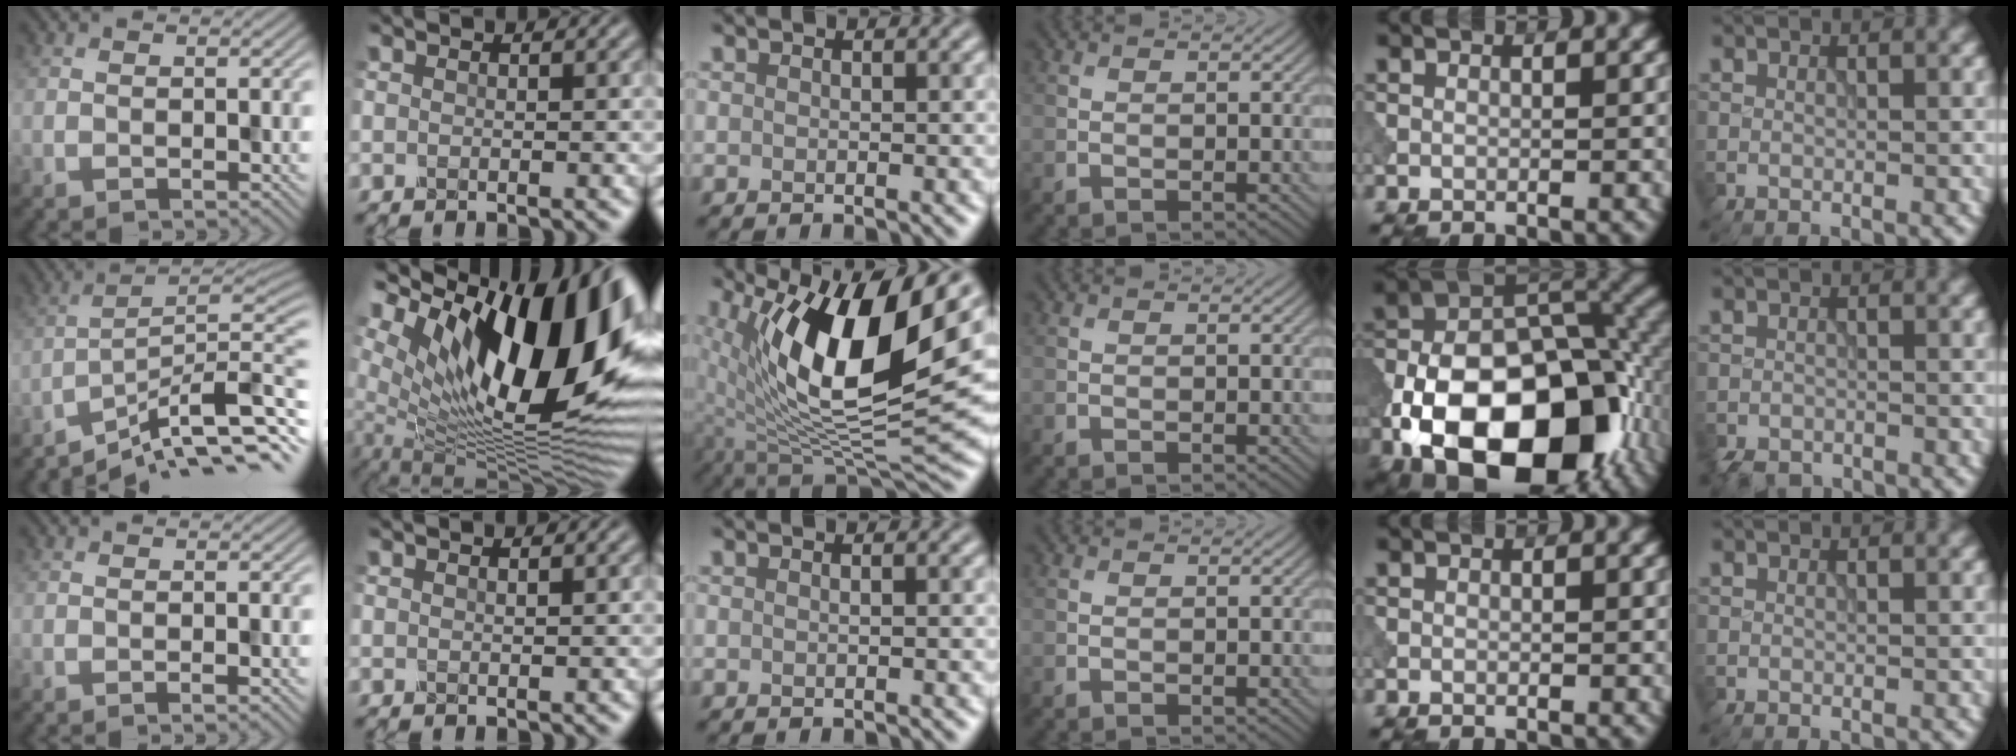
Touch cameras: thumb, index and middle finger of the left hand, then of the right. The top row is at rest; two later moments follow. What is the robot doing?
{"motion": "dispense", "object": "dispenser bottle"}